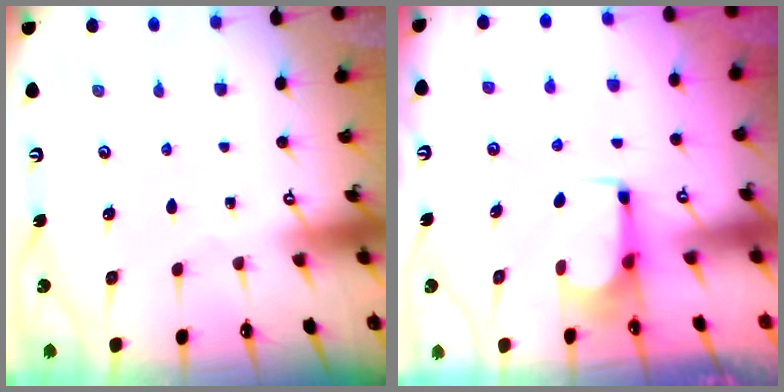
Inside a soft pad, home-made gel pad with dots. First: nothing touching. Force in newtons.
{"total": 2.7, "press": 2.7, "slide": 0.4}